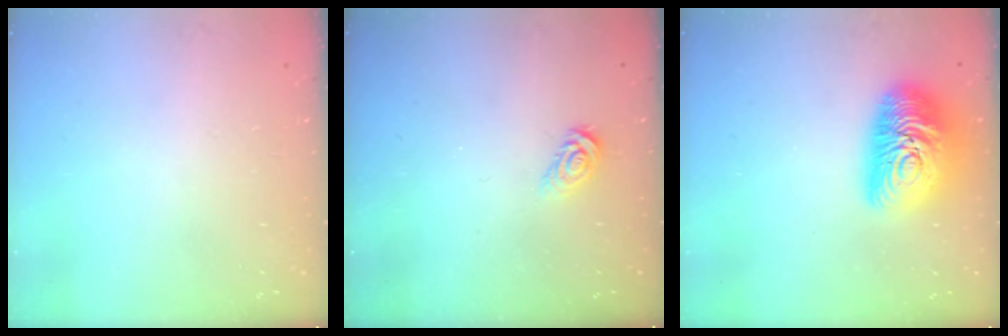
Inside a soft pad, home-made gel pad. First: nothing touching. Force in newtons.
{"total": 3.8, "press": 3.8, "slide": 0.4}
{"total": 18.7, "press": 18.7, "slide": 1.2}